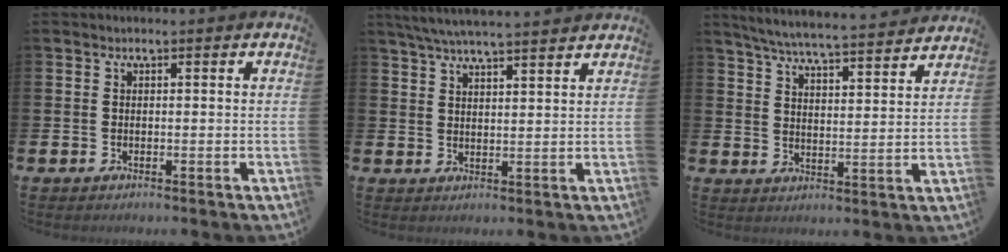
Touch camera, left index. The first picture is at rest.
{"total": 5.5, "force": [5.2, 0.0, 1.7], "torque": [-0.052, -0.015, 0.095]}
{"total": 6.2, "force": [6.0, 0.2, 1.8], "torque": [-0.050, -0.044, 0.102]}